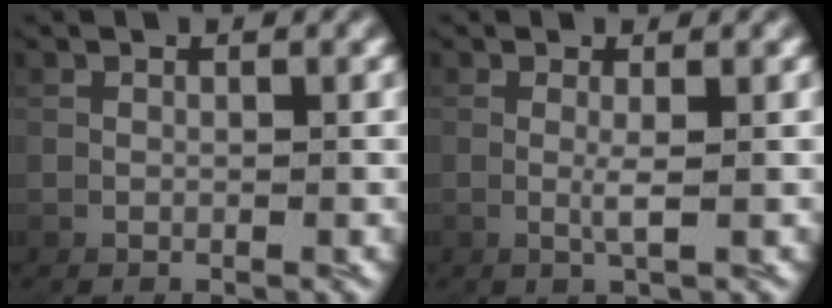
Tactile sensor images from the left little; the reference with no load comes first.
{"total": 1.4, "force": [0.3, -0.3, 1.3], "torque": [-0.035, -0.006, 0.008]}